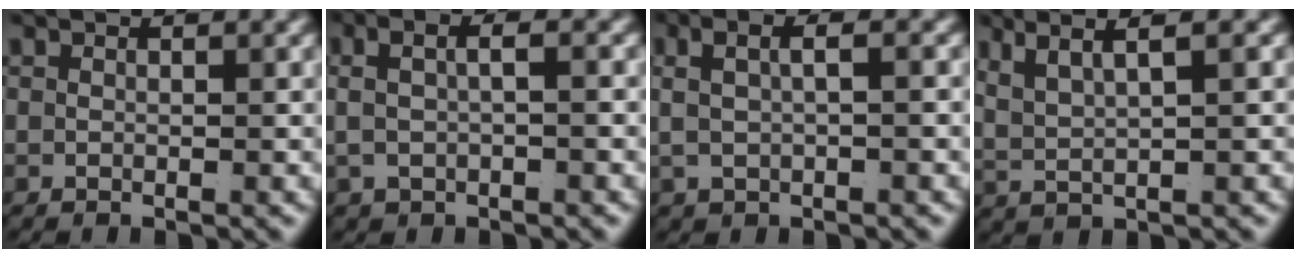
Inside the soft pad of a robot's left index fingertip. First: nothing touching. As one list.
[{"total": 4.0, "force": [0.6, 2.3, 3.2], "torque": [-0.056, 0.013, 0.008]}, {"total": 4.2, "force": [1.0, 2.3, 3.4], "torque": [-0.057, 0.015, 0.015]}, {"total": 5.9, "force": [2.8, 3.1, 4.2], "torque": [-0.077, 0.016, 0.042]}]